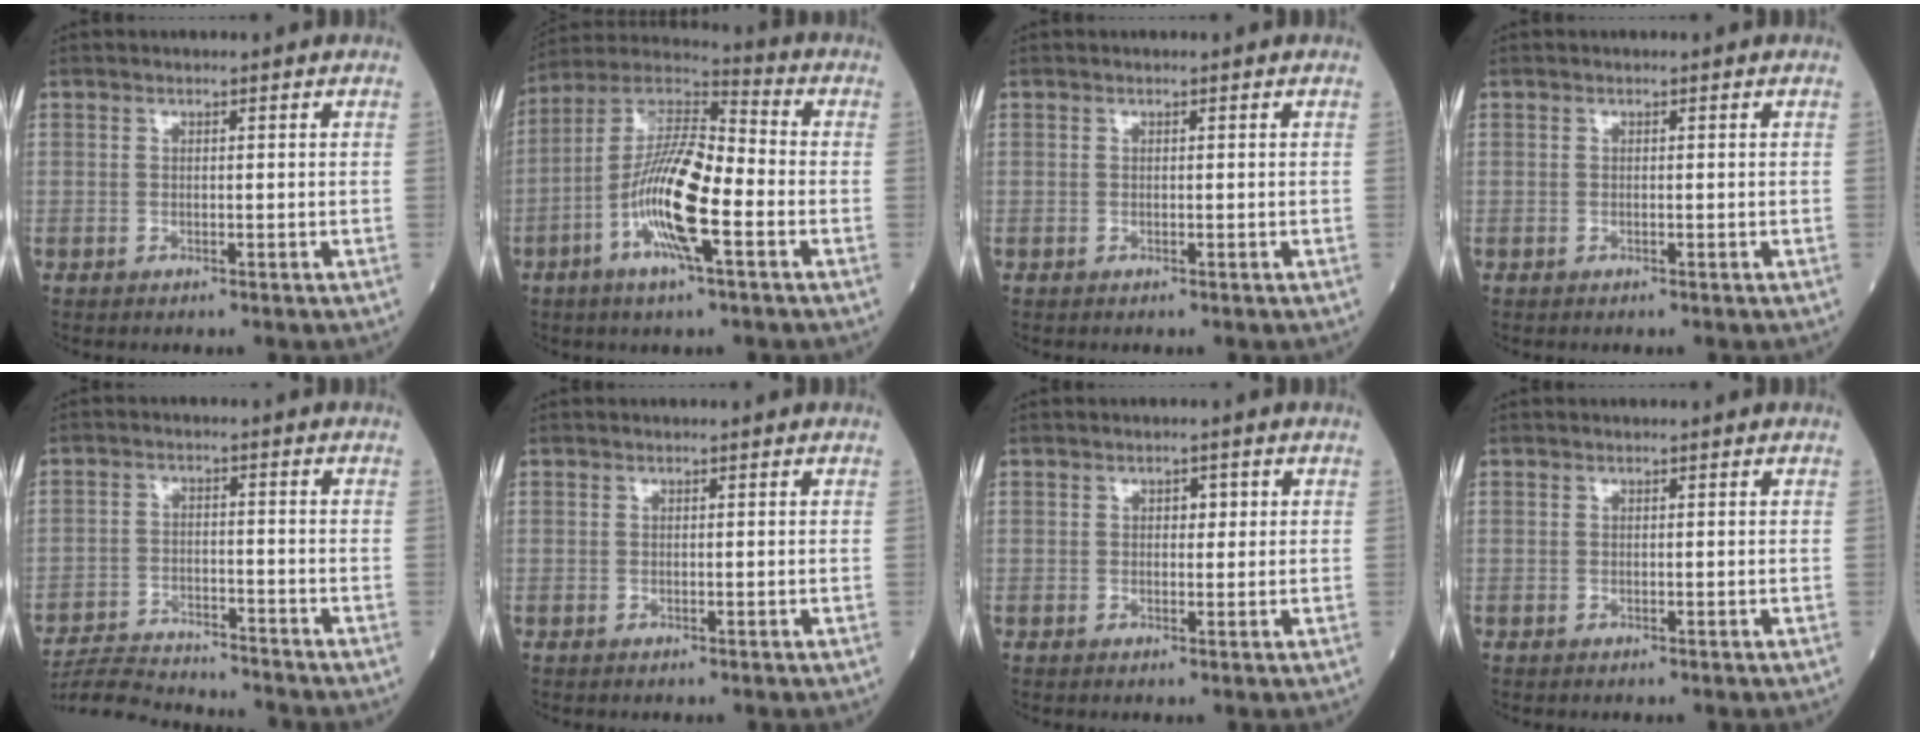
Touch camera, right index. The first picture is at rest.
{"total": 14.4, "force": [-4.3, 2.6, 13.5], "torque": [-0.263, 0.004, -0.085]}
{"total": 0.0}
{"total": 0.0}
{"total": 10.6, "force": [-10.4, 0.4, 1.9], "torque": [-0.036, 0.002, -0.174]}
{"total": 0.0}
{"total": 1.6, "force": [0.4, 1.0, 1.2], "torque": [-0.012, 0.005, 0.004]}
{"total": 0.0}